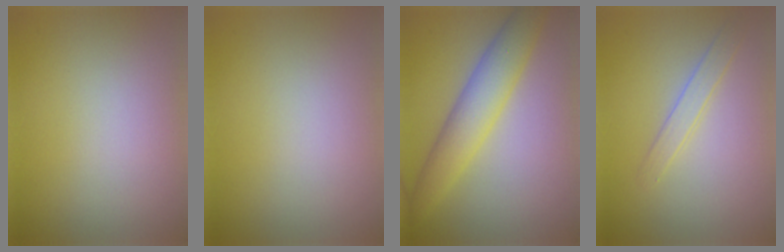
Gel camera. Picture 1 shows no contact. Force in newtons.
{"total": 0.0}
{"total": 4.8, "press": 4.8, "slide": 0.1}
{"total": 1.6, "press": 1.6, "slide": 0.0}